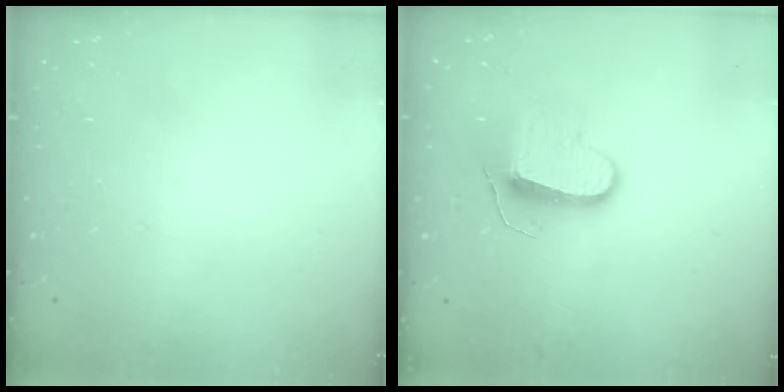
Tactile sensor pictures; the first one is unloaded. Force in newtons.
{"total": 9.7, "press": 9.7, "slide": 0.4}